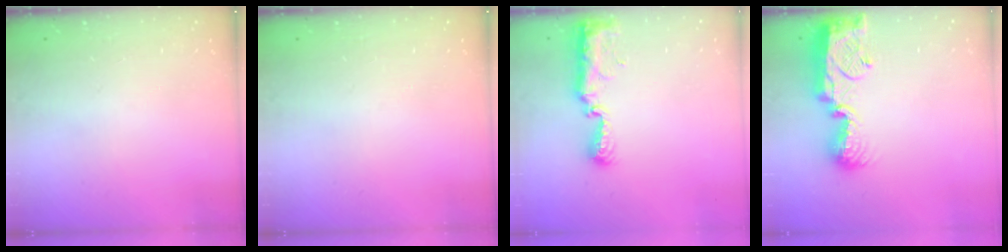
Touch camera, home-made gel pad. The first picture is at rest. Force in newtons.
{"total": 0.0}
{"total": 8.9, "press": 8.9, "slide": 0.8}
{"total": 12.8, "press": 12.7, "slide": 1.1}